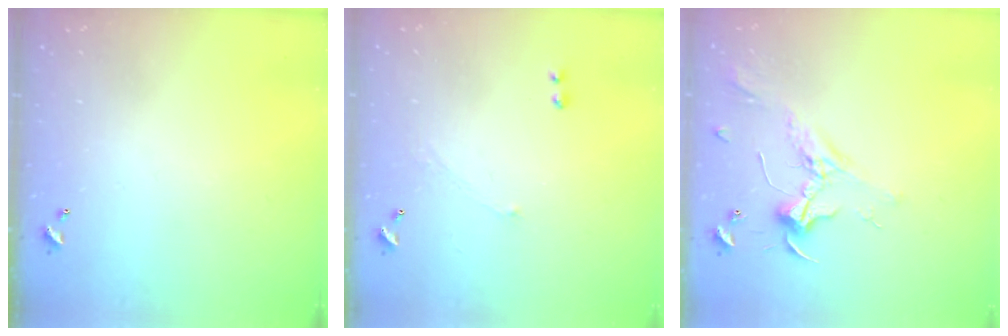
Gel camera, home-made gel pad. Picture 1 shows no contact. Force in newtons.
{"total": 1.0, "press": 0.7, "slide": 0.6}
{"total": 2.3, "press": 2.2, "slide": 0.7}